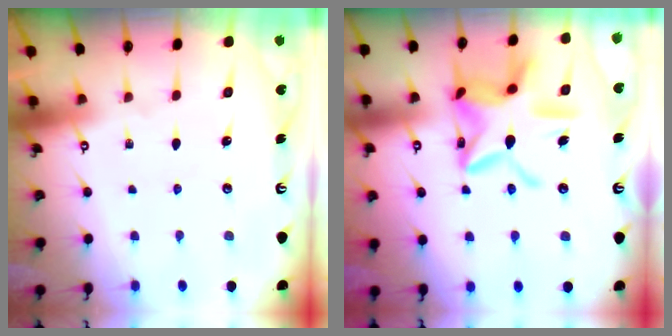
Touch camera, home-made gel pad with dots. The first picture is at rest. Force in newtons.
{"total": 17.9, "press": 17.8, "slide": 1.7}